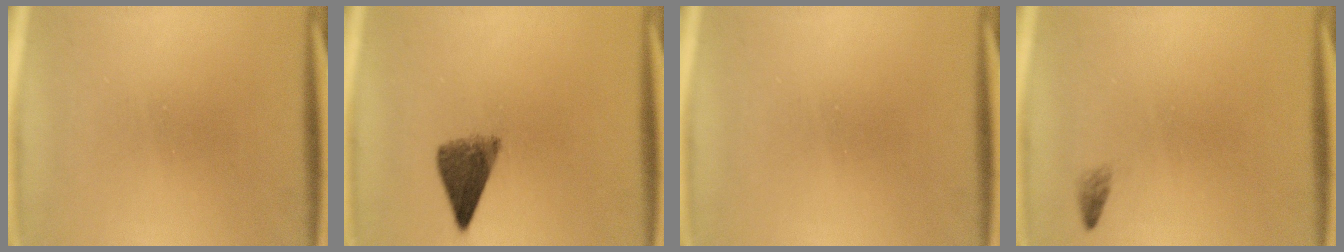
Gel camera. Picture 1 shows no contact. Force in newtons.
{"total": 5.3}
{"total": 0.0}
{"total": 0.8}